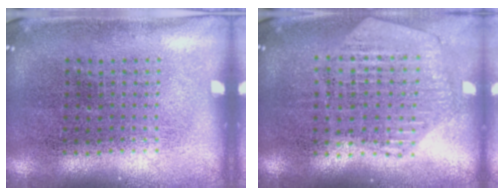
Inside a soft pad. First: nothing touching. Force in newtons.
{"total": 1.2, "press": 1.2, "slide": 0.2}